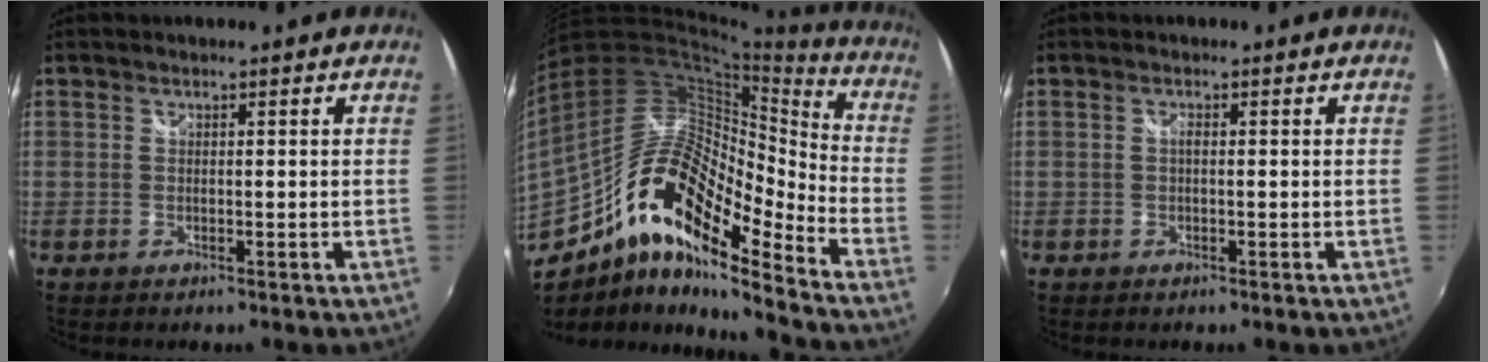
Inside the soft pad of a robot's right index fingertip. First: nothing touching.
{"total": 19.6, "force": [-10.3, 5.9, 15.5], "torque": [-0.271, -0.008, -0.208]}
{"total": 0.7, "force": [-0.1, 0.3, 0.7], "torque": [-0.012, 0.003, -0.004]}